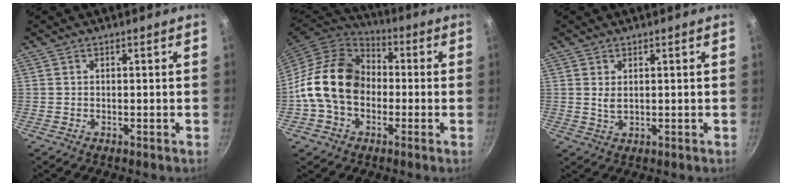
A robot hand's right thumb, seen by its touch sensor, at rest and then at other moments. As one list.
[{"total": 16.6, "force": [-1.3, 12.7, 10.7], "torque": [-0.157, 0.036, -0.037]}, {"total": 2.2, "force": [0.6, 1.2, 1.8], "torque": [-0.032, -0.006, 0.013]}]